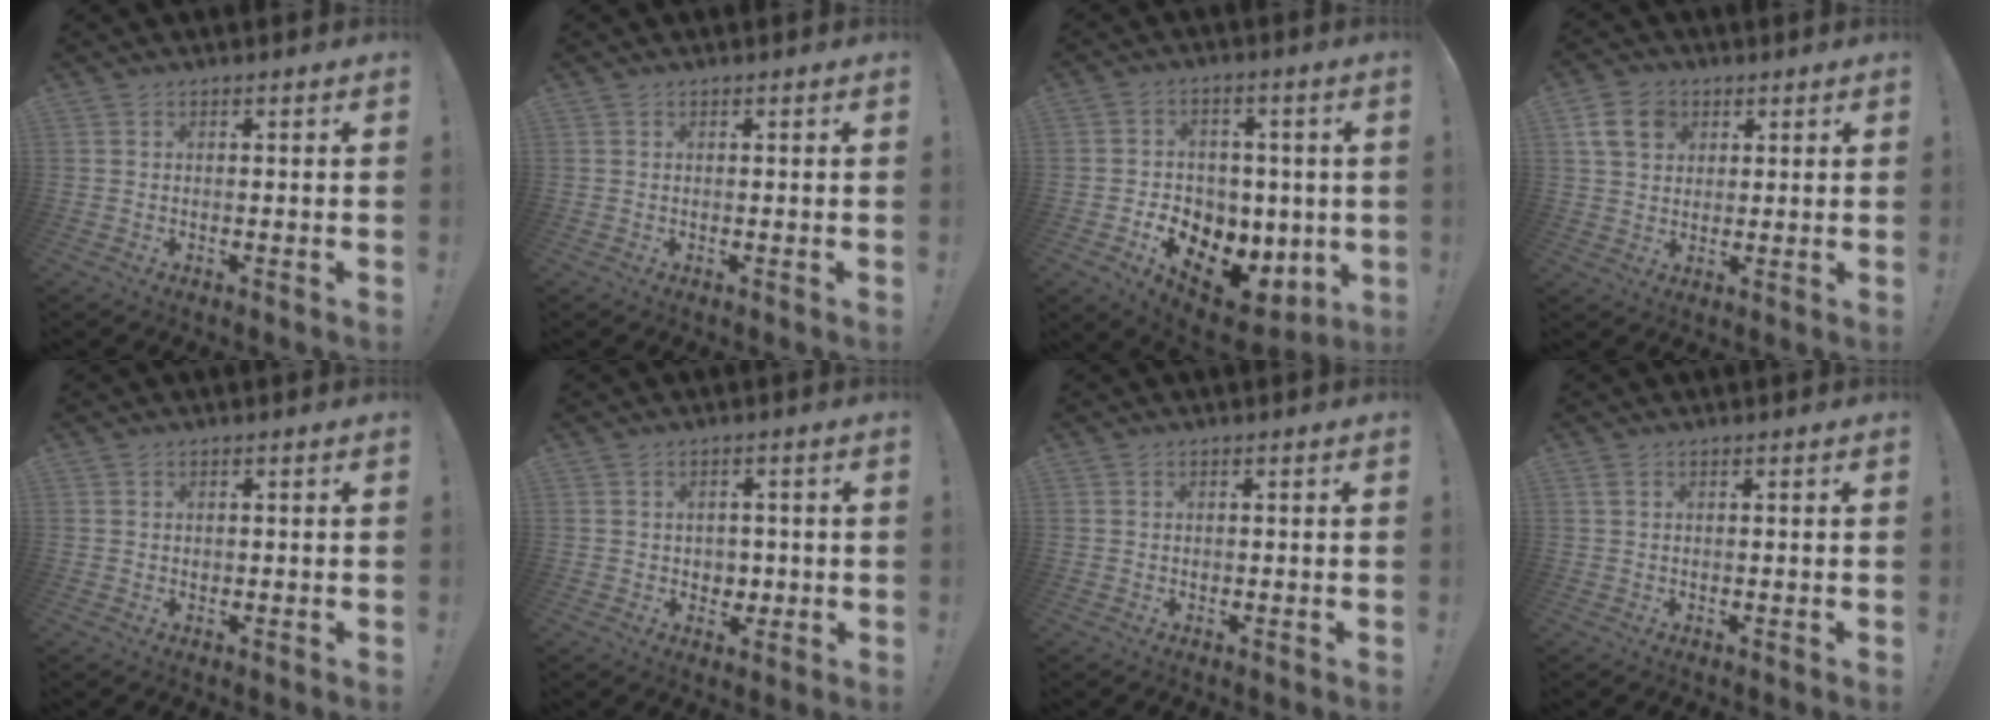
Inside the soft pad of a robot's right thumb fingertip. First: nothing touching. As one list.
[{"total": 0.0}, {"total": 12.6, "force": [-4.5, 9.9, 6.5], "torque": [-0.084, 0.023, -0.065]}, {"total": 10.0, "force": [4.3, 7.7, 4.9], "torque": [-0.087, -0.010, 0.086]}, {"total": 0.5, "force": [0.2, 0.5, 0.1], "torque": [0.006, -0.002, 0.002]}, {"total": 4.2, "force": [0.6, 4.1, 1.0], "torque": [-0.005, -0.006, 0.012]}, {"total": 0.0}, {"total": 1.1, "force": [0.5, 0.4, 0.9], "torque": [-0.019, 0.003, 0.010]}]